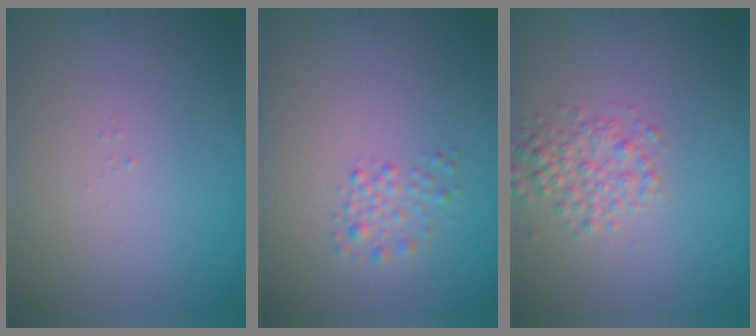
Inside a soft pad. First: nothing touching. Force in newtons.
{"total": 1.5, "press": 1.5, "slide": 0.1}
{"total": 2.4, "press": 2.4, "slide": 0.1}